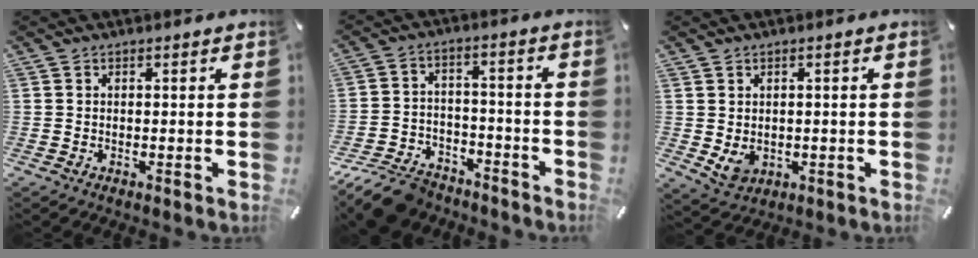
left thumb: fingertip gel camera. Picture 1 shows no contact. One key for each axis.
{"total": 11.0, "fx": -8.8, "fy": 5.2, "fz": 4.0, "tx": -0.061, "ty": 0.056, "tz": -0.161}
{"total": 4.0, "fx": 0.3, "fy": 3.4, "fz": 2.0, "tx": -0.032, "ty": -0.007, "tz": 0.003}